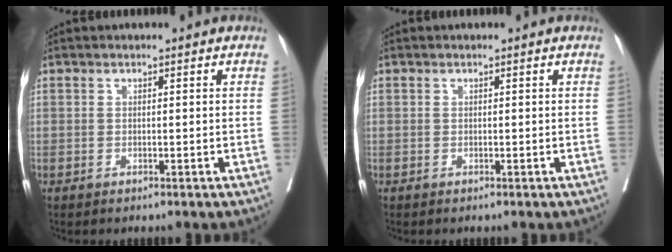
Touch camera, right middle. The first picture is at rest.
{"total": 0.0}